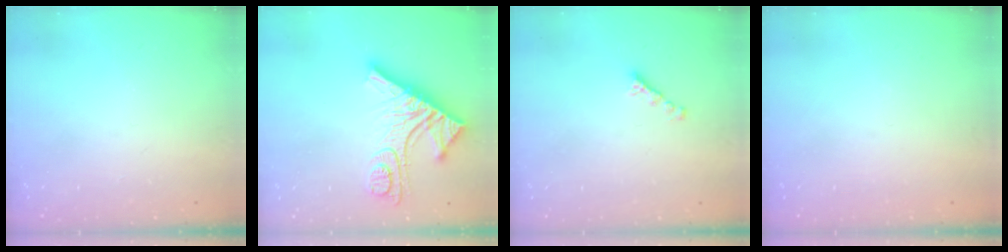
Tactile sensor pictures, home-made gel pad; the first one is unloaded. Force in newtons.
{"total": 13.4, "press": 13.4, "slide": 1.1}
{"total": 2.7, "press": 2.6, "slide": 0.8}
{"total": 1.6, "press": 1.6, "slide": 0.2}